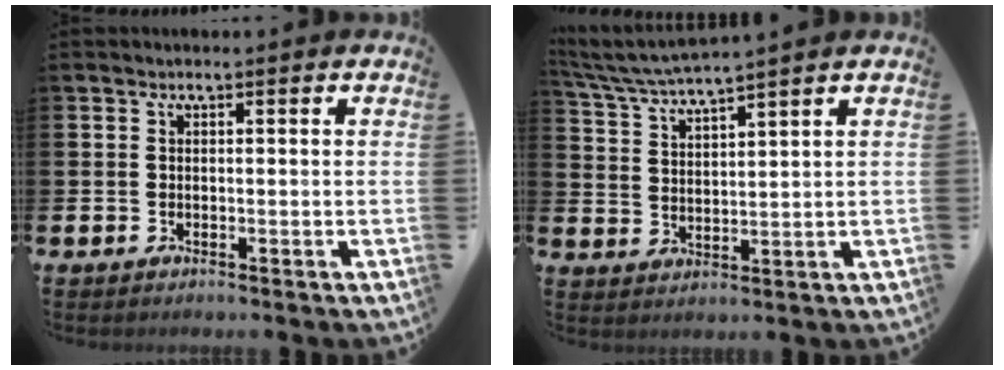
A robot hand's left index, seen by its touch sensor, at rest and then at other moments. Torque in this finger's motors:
{"motor_torque": [0.63, -1.20, 0.03, 0.14]}